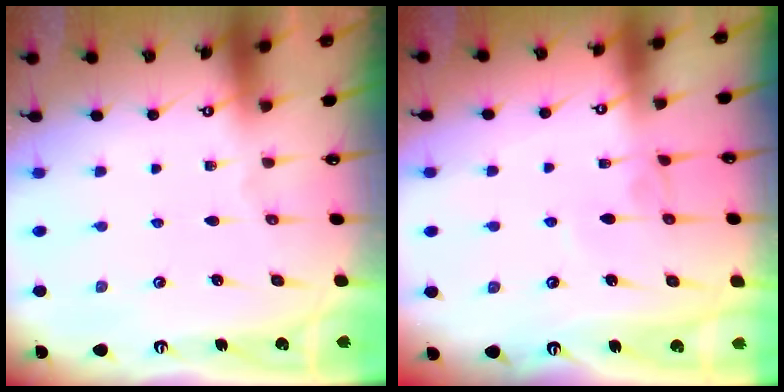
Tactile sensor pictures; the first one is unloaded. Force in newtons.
{"total": 1.3, "press": 1.3, "slide": 0.3}